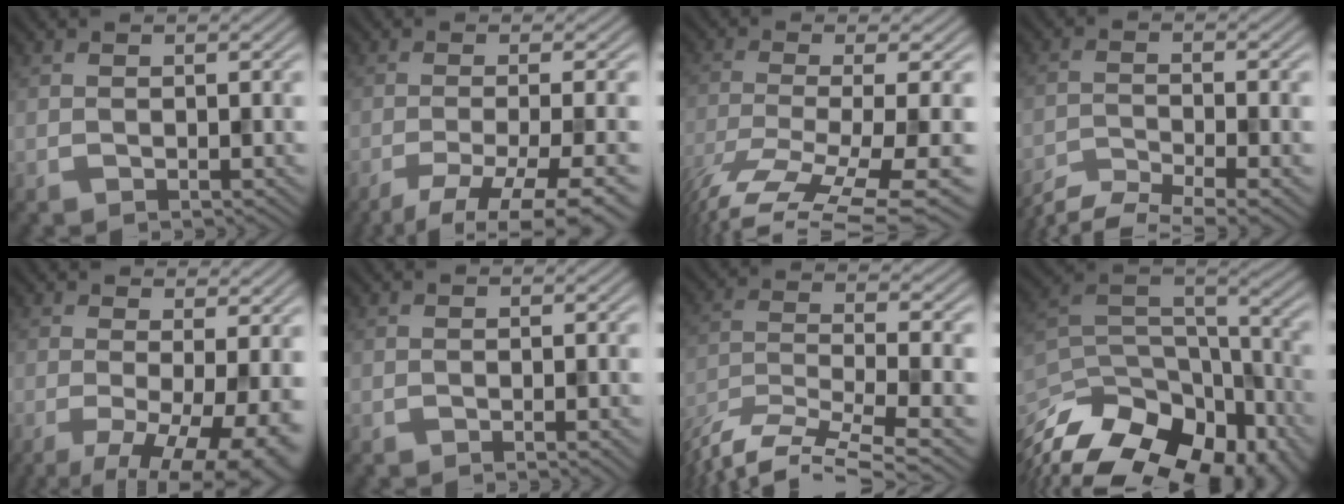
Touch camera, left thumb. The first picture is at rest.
{"total": 7.9, "force": [-4.5, 1.5, 6.3], "torque": [-0.097, -0.004, -0.070]}
{"total": 11.8, "force": [-7.4, 2.4, 8.9], "torque": [-0.177, -0.022, -0.113]}
{"total": 6.3, "force": [-5.3, 1.0, 3.3], "torque": [-0.065, -0.008, -0.098]}
{"total": 10.6, "force": [-2.4, 3.6, 9.7], "torque": [-0.136, -0.006, -0.026]}
{"total": 0.9, "force": [-0.3, 0.1, 0.8], "torque": [-0.013, -0.002, -0.006]}
{"total": 11.1, "force": [-8.8, 2.3, 6.3], "torque": [-0.128, -0.015, -0.154]}
{"total": 18.8, "force": [-13.2, 9.0, 9.9], "torque": [-0.200, -0.039, -0.186]}